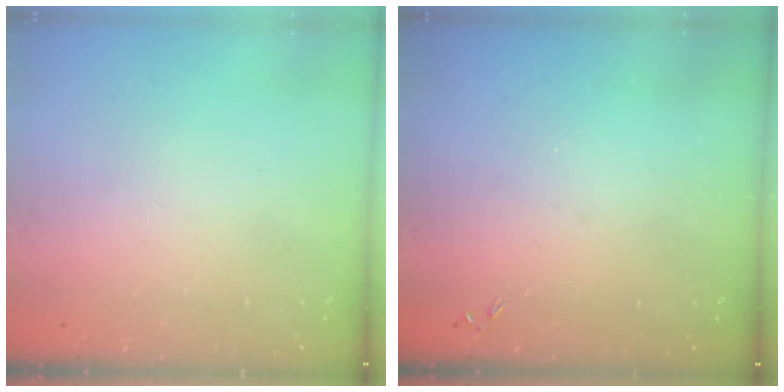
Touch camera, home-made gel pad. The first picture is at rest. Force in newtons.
{"total": 0.0}